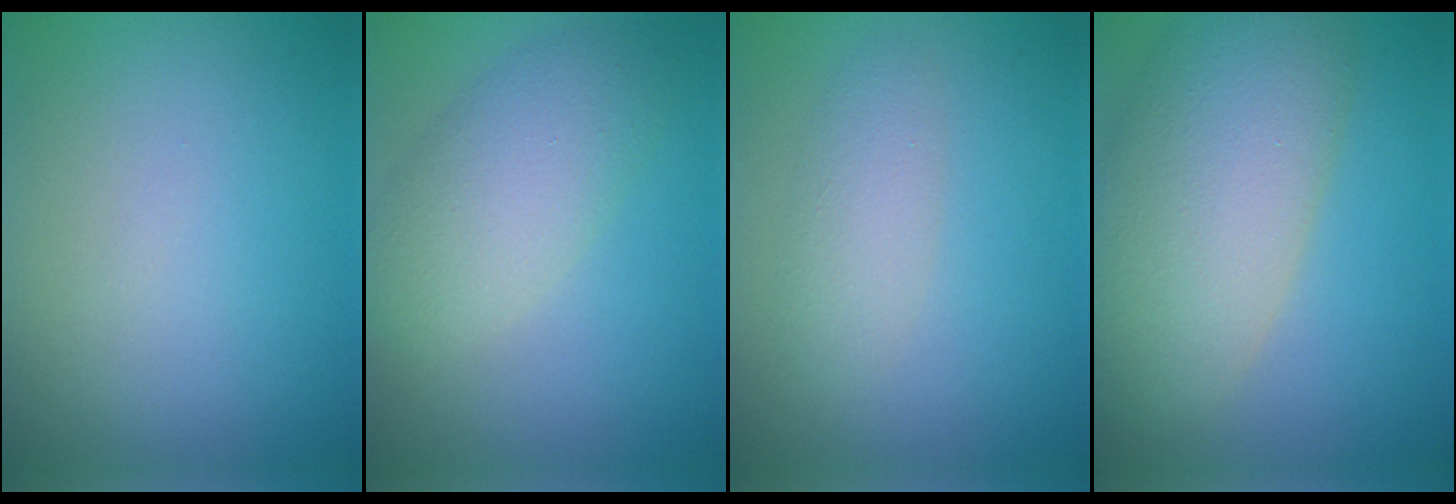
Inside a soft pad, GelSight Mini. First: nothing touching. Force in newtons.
{"total": 5.4, "press": 5.4, "slide": 0.2}
{"total": 2.5, "press": 2.5, "slide": 0.1}
{"total": 10.3, "press": 10.3, "slide": 0.8}